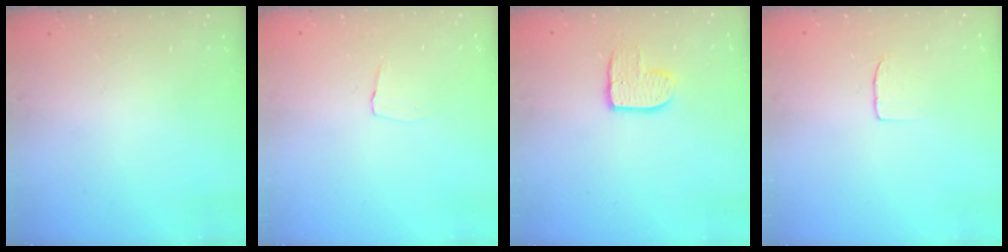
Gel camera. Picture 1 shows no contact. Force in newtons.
{"total": 3.5, "press": 3.4, "slide": 0.2}
{"total": 8.5, "press": 8.4, "slide": 0.5}
{"total": 3.9, "press": 3.9, "slide": 0.3}